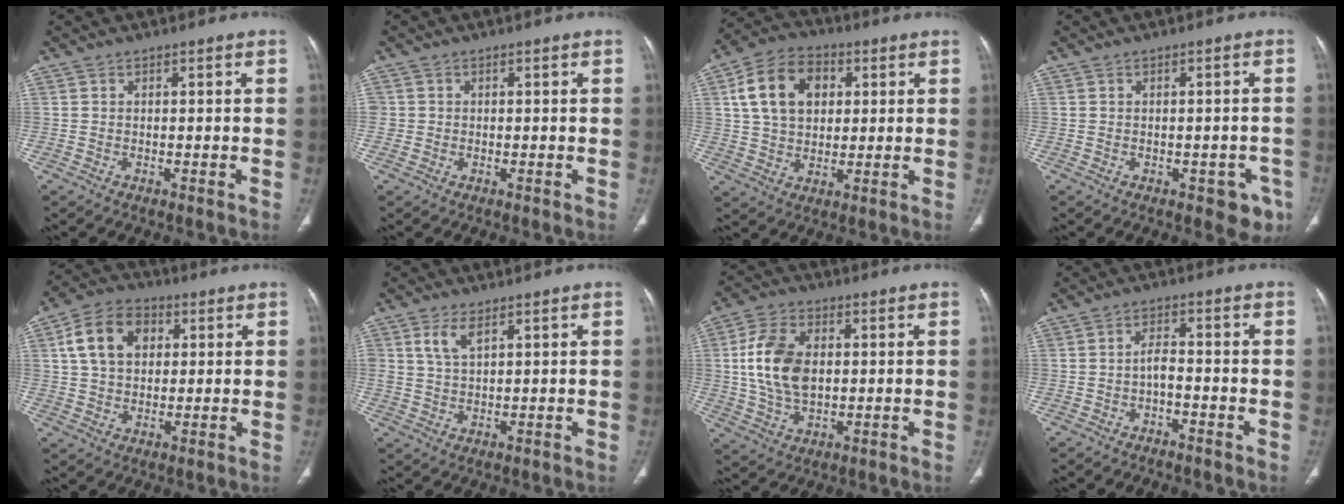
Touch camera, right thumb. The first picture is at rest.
{"total": 1.6, "force": [0.0, 1.6, 0.1], "torque": [0.009, 0.006, -0.001]}
{"total": 13.6, "force": [3.5, 9.8, 8.7], "torque": [-0.130, 0.008, 0.057]}
{"total": 5.0, "force": [-2.5, 3.0, 3.2], "torque": [-0.012, 0.009, -0.026]}
{"total": 11.3, "force": [3.0, 8.3, 7.1], "torque": [-0.107, 0.009, 0.045]}
{"total": 4.3, "force": [2.2, 2.1, 3.0], "torque": [-0.058, -0.007, 0.049]}
{"total": 12.3, "force": [1.2, 7.9, 9.3], "torque": [-0.173, 0.002, 0.026]}
{"total": 2.8, "force": [-1.5, 1.4, 1.8], "torque": [-0.028, 0.023, -0.028]}